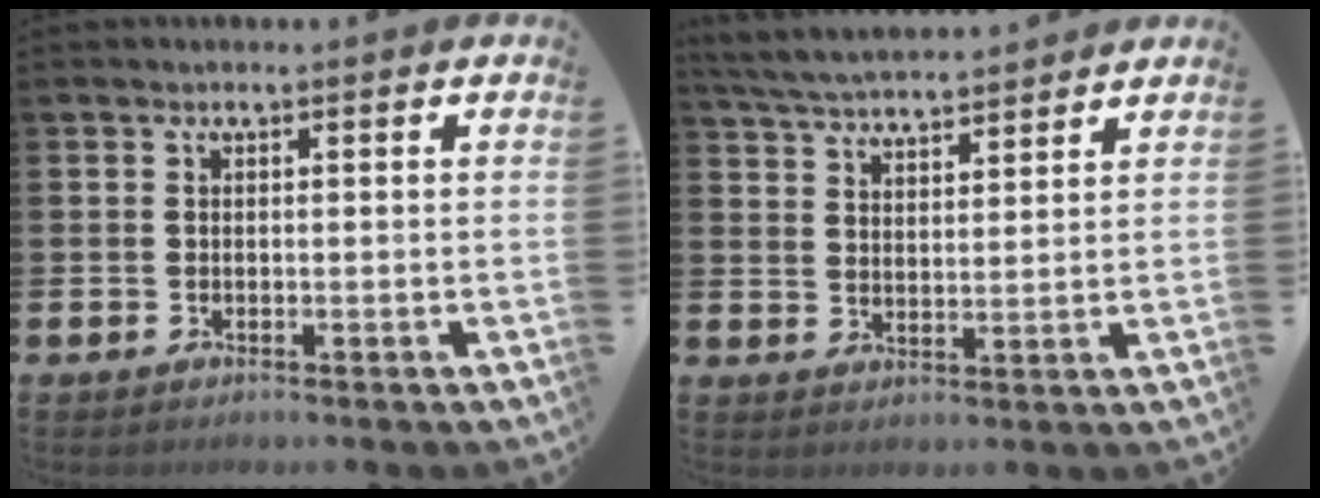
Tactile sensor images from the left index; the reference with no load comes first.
{"total": 5.2, "force": [5.2, 0.4, 0.6], "torque": [-0.031, -0.031, 0.091]}